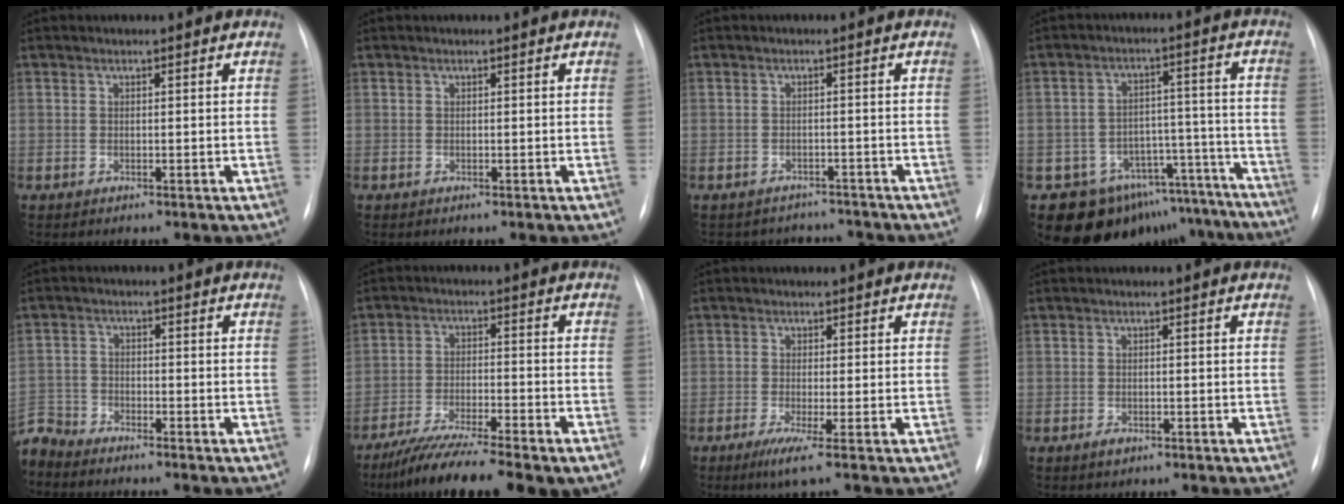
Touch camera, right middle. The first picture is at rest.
{"total": 0.0}
{"total": 6.5, "force": [-6.0, 2.4, -0.1], "torque": [0.004, 0.019, -0.070]}
{"total": 16.6, "force": [-14.1, 8.5, 2.2], "torque": [-0.012, 0.069, -0.180]}
{"total": 5.7, "force": [-5.6, 0.9, 0.2], "torque": [-0.002, -0.008, -0.112]}
{"total": 14.4, "force": [-11.2, 1.7, 8.9], "torque": [-0.150, -0.031, -0.182]}
{"total": 3.1, "force": [-1.7, -0.7, 2.5], "torque": [-0.051, -0.014, -0.037]}
{"total": 1.3, "force": [-0.8, 0.7, 0.7], "torque": [-0.012, 0.001, -0.010]}